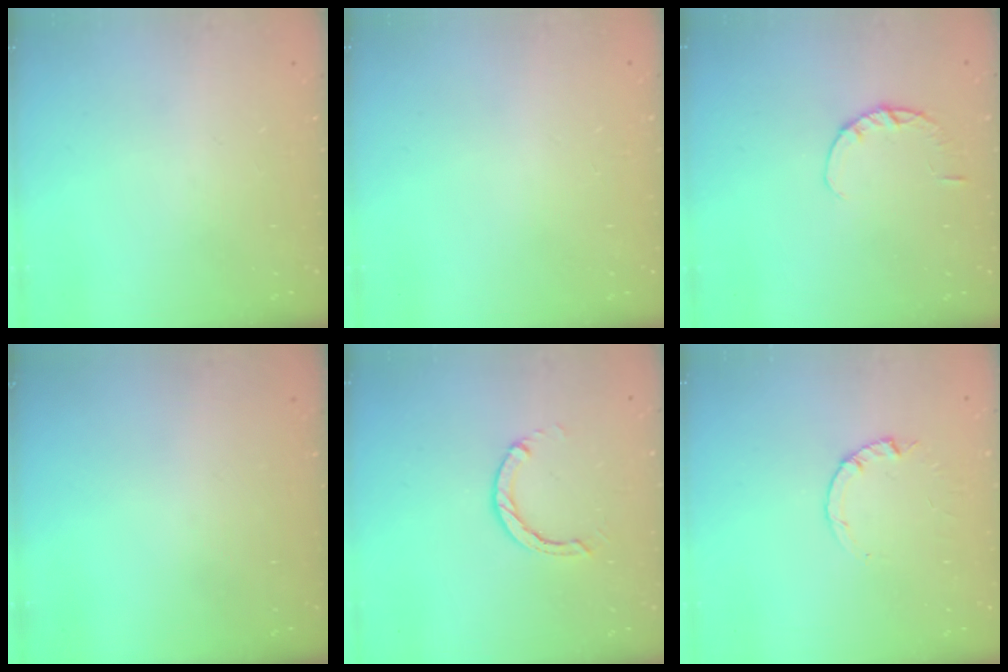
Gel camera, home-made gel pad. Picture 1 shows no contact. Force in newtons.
{"total": 2.4, "press": 2.4, "slide": 0.2}
{"total": 2.9, "press": 2.8, "slide": 0.4}
{"total": 0.0}
{"total": 3.2, "press": 3.1, "slide": 0.5}
{"total": 1.0, "press": 0.9, "slide": 0.3}